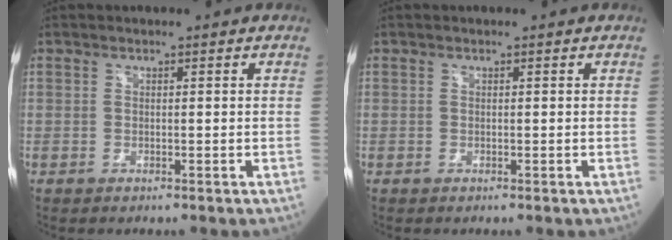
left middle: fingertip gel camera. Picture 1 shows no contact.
{"total": 0.0}